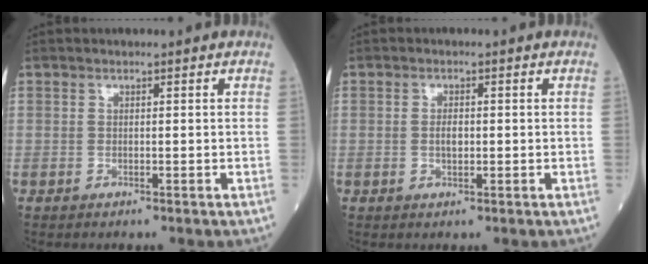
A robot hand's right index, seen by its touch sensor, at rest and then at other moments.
{"total": 1.8, "force": [-0.1, 0.8, 1.6], "torque": [-0.032, 0.000, -0.001]}